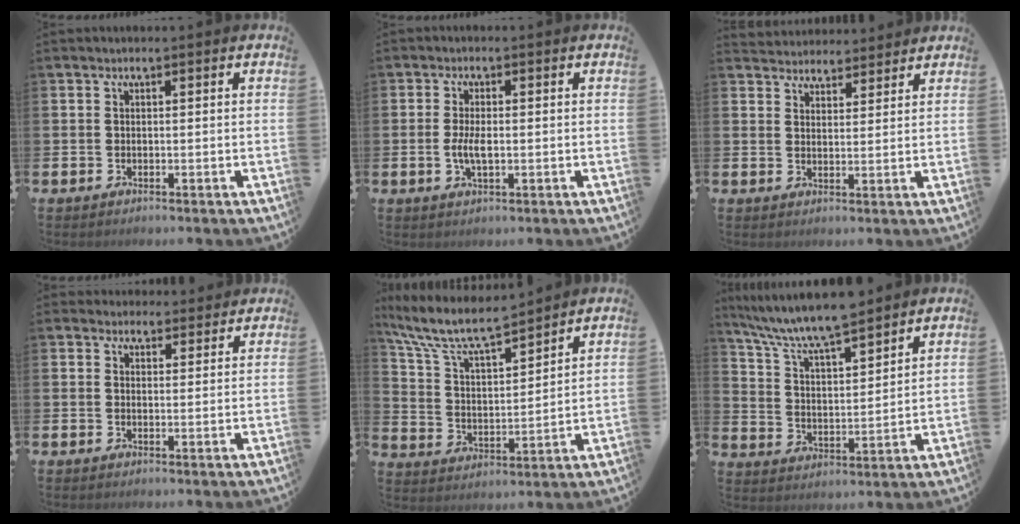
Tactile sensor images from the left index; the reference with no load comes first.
{"total": 3.3, "force": [-0.3, 1.3, 3.0], "torque": [-0.059, -0.001, -0.010]}
{"total": 3.9, "force": [3.8, 0.9, -0.4], "torque": [-0.004, -0.020, 0.070]}
{"total": 3.2, "force": [3.0, 1.1, -0.3], "torque": [0.008, -0.012, 0.053]}
{"total": 9.0, "force": [8.1, 1.6, 3.6], "torque": [-0.108, -0.046, 0.143]}
{"total": 8.4, "force": [7.8, 0.8, 3.0], "torque": [-0.093, -0.044, 0.139]}